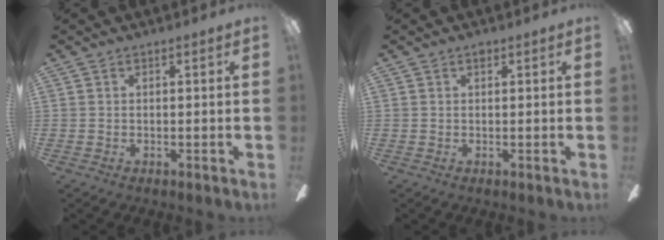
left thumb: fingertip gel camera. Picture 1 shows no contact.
{"total": 0.9, "force": [0.4, 0.5, 0.6], "torque": [-0.012, 0.003, 0.008]}